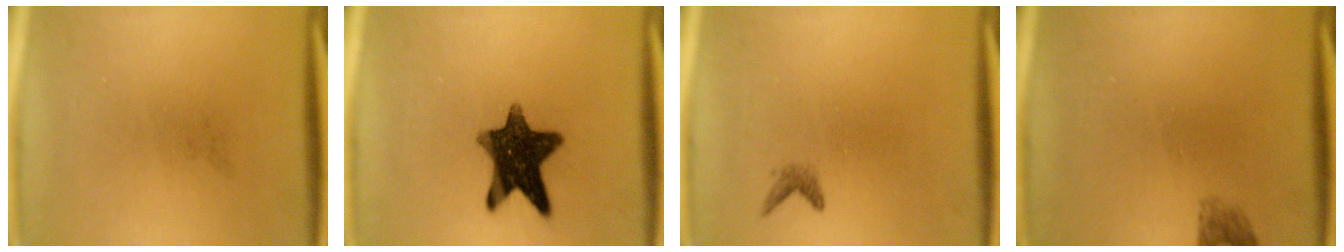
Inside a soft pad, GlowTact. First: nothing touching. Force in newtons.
{"total": 11.9}
{"total": 0.9}
{"total": 1.7}